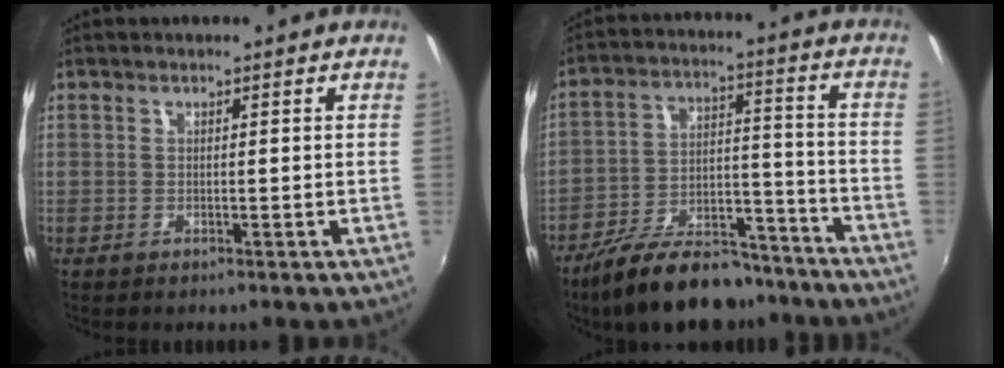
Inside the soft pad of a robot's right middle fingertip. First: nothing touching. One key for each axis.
{"total": 18.1, "fx": -14.2, "fy": 7.2, "fz": 8.7, "tx": -0.161, "ty": 0.014, "tz": -0.210}